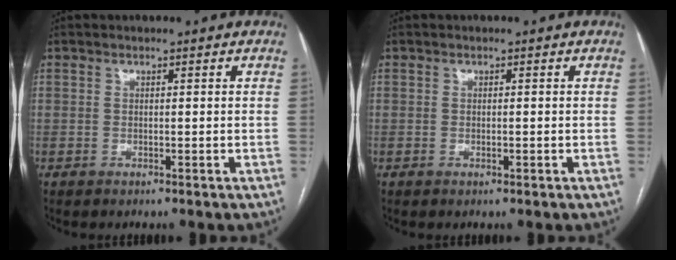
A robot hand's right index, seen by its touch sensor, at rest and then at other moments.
{"total": 0.6, "force": [-0.2, 0.1, 0.6], "torque": [-0.010, -0.001, 0.000]}